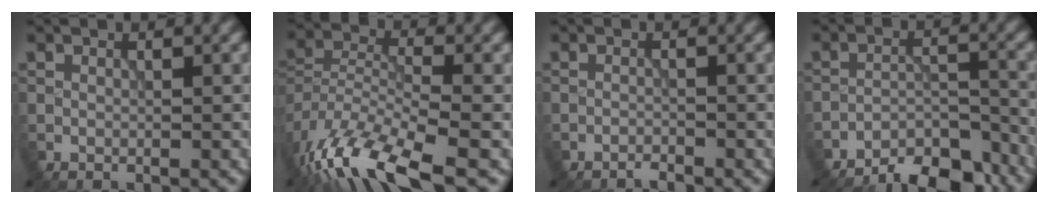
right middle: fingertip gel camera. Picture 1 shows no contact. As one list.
[{"total": 10.3, "force": [-7.1, 3.3, 6.7], "torque": [-0.129, -0.010, -0.138]}, {"total": 0.9, "force": [-0.8, 0.0, 0.2], "torque": [-0.002, 0.003, -0.018]}, {"total": 7.8, "force": [-7.0, 1.8, 2.9], "torque": [-0.040, 0.006, -0.113]}]